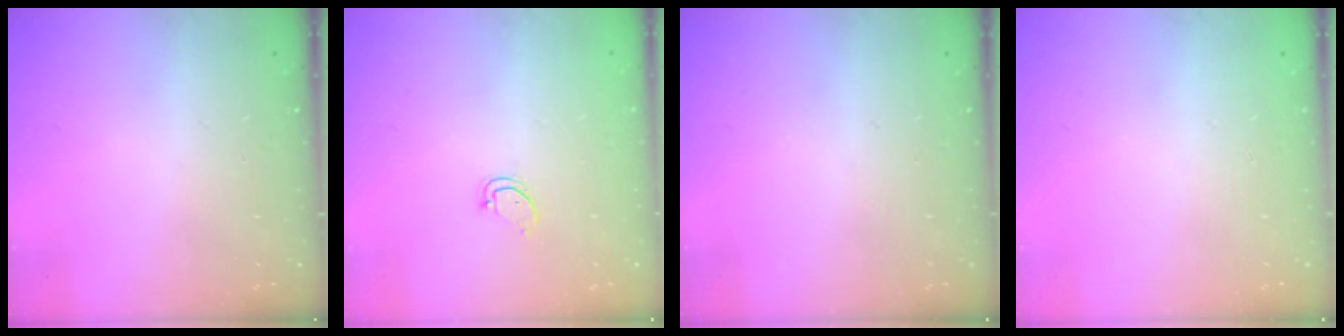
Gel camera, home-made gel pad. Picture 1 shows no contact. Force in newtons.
{"total": 2.6, "press": 2.6, "slide": 0.3}
{"total": 0.0}
{"total": 0.0}